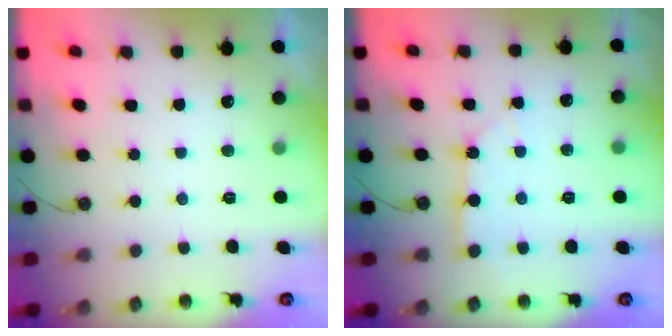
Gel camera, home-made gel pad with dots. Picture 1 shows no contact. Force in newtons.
{"total": 2.6, "press": 2.6, "slide": 0.4}